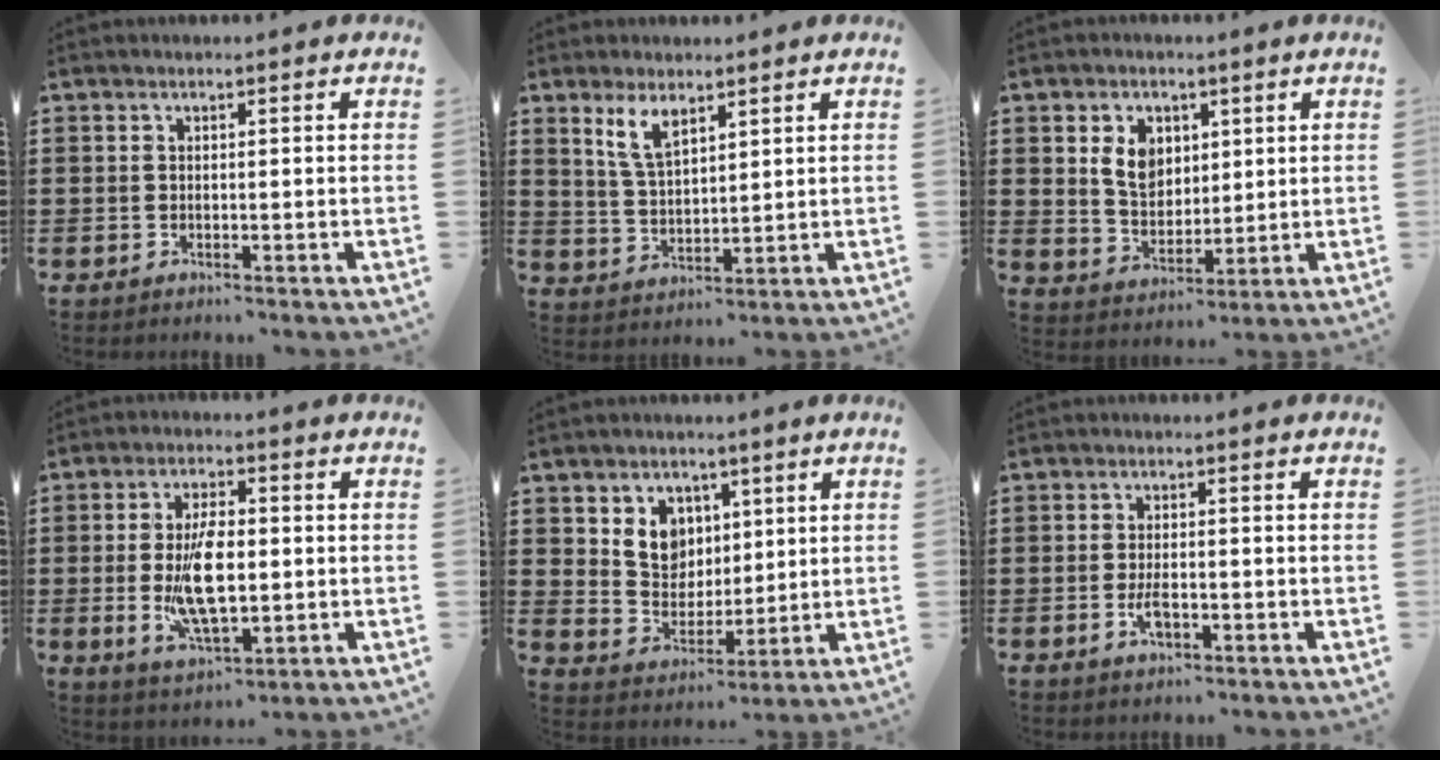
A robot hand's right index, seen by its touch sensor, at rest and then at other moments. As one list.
[{"total": 5.4, "force": [3.2, 2.2, 3.7], "torque": [-0.083, 0.004, 0.058]}, {"total": 6.2, "force": [2.0, 4.8, 3.3], "torque": [-0.076, 0.014, 0.034]}, {"total": 9.9, "force": [-0.7, 4.2, 8.9], "torque": [-0.181, -0.008, -0.016]}, {"total": 6.7, "force": [2.9, 5.7, 1.8], "torque": [-0.052, 0.004, 0.051]}, {"total": 3.1, "force": [-1.1, 1.2, 2.6], "torque": [-0.053, -0.001, -0.022]}]